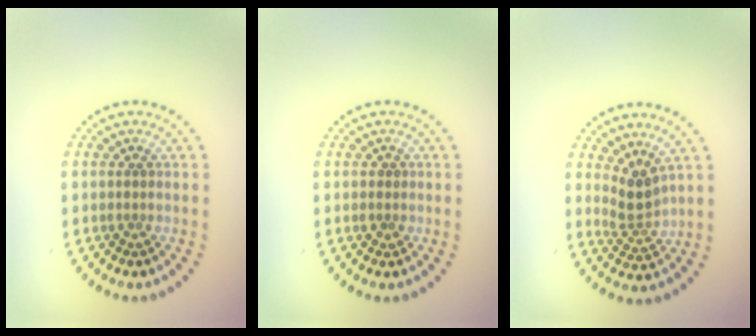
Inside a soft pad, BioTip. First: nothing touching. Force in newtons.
{"total": 0.8, "press": 0.7, "slide": 0.2}
{"total": 2.5, "press": 1.7, "slide": 1.8}